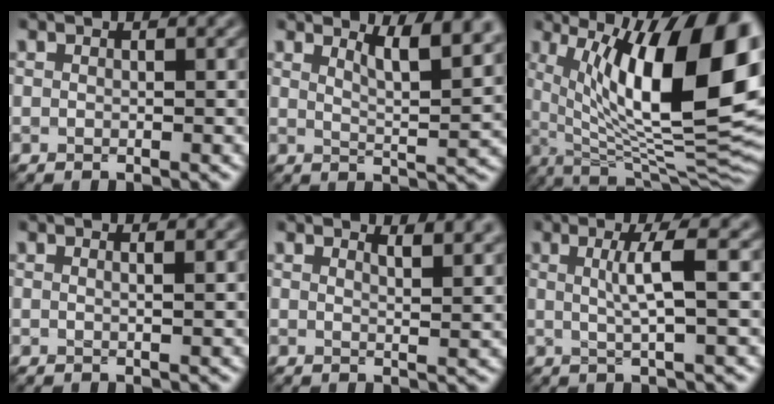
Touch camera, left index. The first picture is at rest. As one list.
[{"total": 5.4, "force": [3.2, 1.5, 4.0], "torque": [-0.049, 0.001, 0.049]}, {"total": 16.8, "force": [4.3, 5.9, 15.1], "torque": [-0.210, -0.004, 0.071]}, {"total": 0.8, "force": [0.3, 0.3, 0.6], "torque": [-0.005, -0.002, -0.002]}, {"total": 3.3, "force": [2.5, 1.1, 1.9], "torque": [-0.013, 0.004, 0.034]}, {"total": 3.2, "force": [0.3, 0.5, 3.1], "torque": [-0.053, -0.001, 0.005]}]